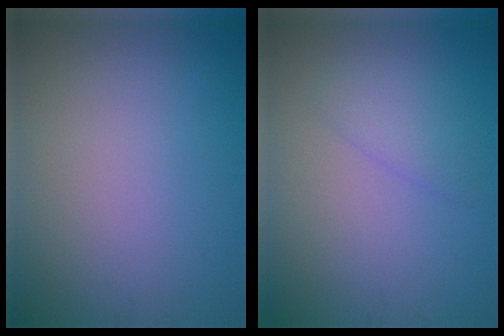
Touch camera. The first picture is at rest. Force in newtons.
{"total": 2.0, "press": 2.0, "slide": 0.2}